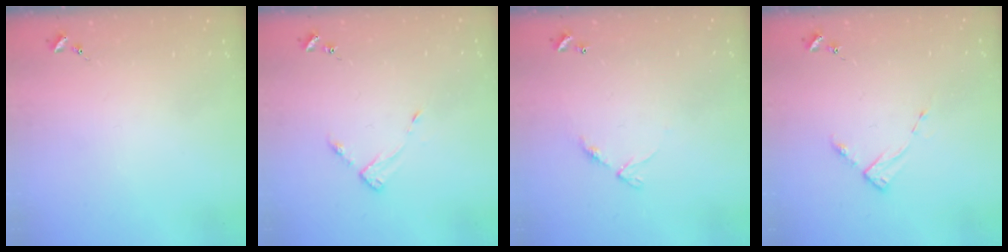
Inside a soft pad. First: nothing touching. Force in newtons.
{"total": 4.1, "press": 4.1, "slide": 0.4}
{"total": 6.4, "press": 6.4, "slide": 0.5}
{"total": 2.8, "press": 2.8, "slide": 0.4}